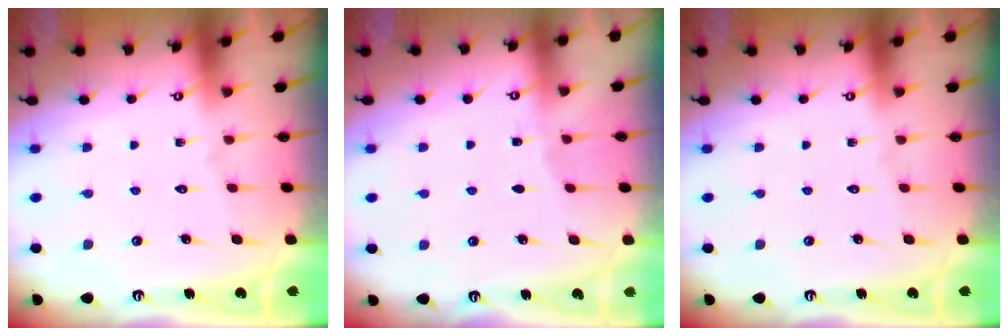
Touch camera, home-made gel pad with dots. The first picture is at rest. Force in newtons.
{"total": 1.9, "press": 1.9, "slide": 0.3}
{"total": 0.0}